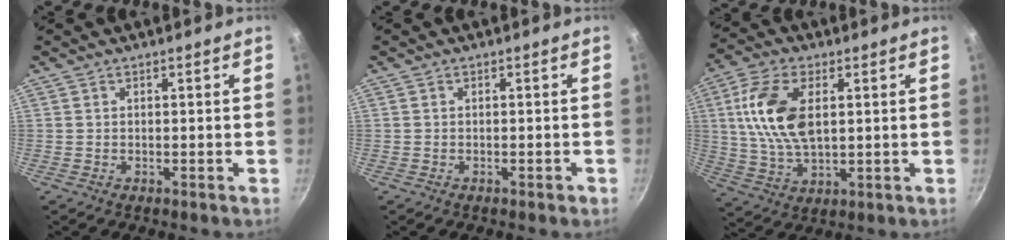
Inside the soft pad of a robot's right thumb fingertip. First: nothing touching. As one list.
[{"total": 0.5, "force": [-0.3, 0.2, 0.4], "torque": [-0.004, 0.005, -0.001]}, {"total": 13.8, "force": [2.8, 7.5, 11.2], "torque": [-0.211, -0.002, 0.052]}]